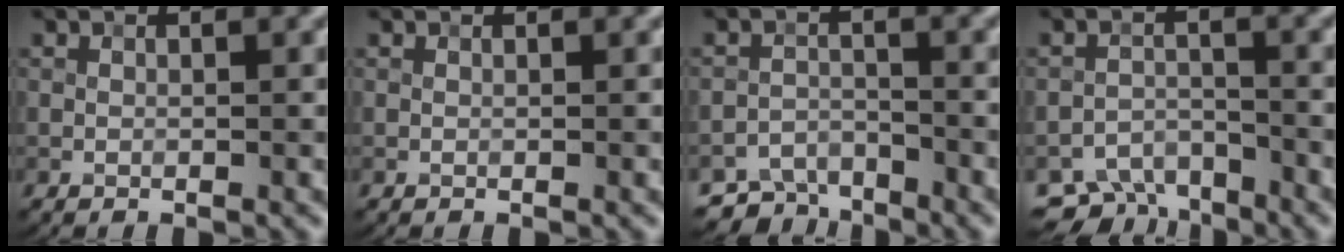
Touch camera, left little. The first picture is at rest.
{"total": 0.0}
{"total": 4.0, "force": [-3.3, 2.0, 0.9], "torque": [-0.006, -0.003, -0.061]}
{"total": 4.9, "force": [-4.1, 2.2, 1.3], "torque": [-0.010, -0.006, -0.072]}